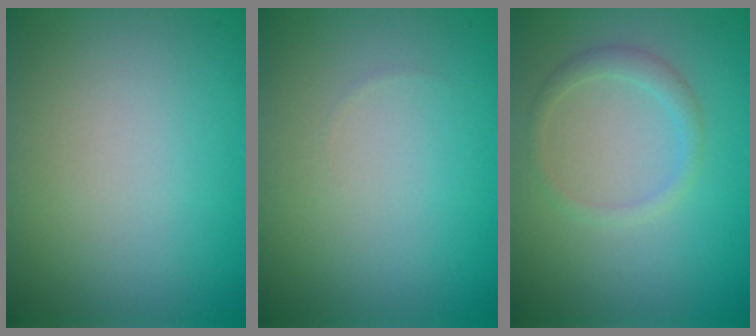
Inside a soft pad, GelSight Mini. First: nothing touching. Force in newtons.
{"total": 0.0}
{"total": 1.5, "press": 1.5, "slide": 0.1}